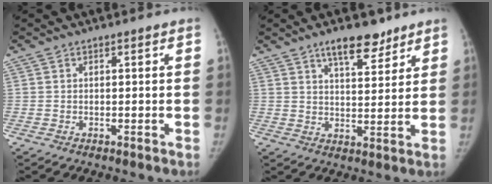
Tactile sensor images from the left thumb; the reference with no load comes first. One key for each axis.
{"total": 8.3, "fx": 5.9, "fy": 3.2, "fz": 4.9, "tx": -0.052, "ty": -0.038, "tz": 0.094}